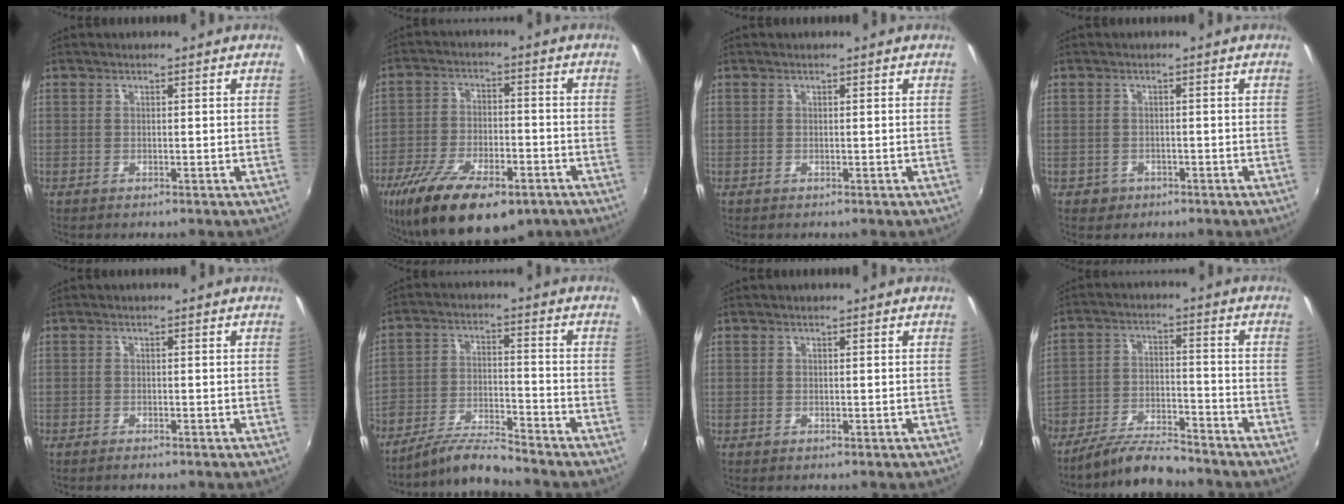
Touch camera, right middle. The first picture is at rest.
{"total": 20.3, "force": [-12.9, 8.4, 13.3], "torque": [-0.267, -0.043, -0.205]}
{"total": 0.0}
{"total": 2.6, "force": [-1.2, 2.2, 0.7], "torque": [-0.020, 0.000, -0.014]}
{"total": 1.0, "force": [-0.9, 0.3, 0.4], "torque": [-0.013, -0.003, -0.018]}
{"total": 8.5, "force": [-7.9, 0.0, 3.0], "torque": [-0.064, 0.002, -0.152]}
{"total": 0.0}
{"total": 10.2, "force": [-8.9, 2.4, 4.5], "torque": [-0.102, -0.006, -0.156]}